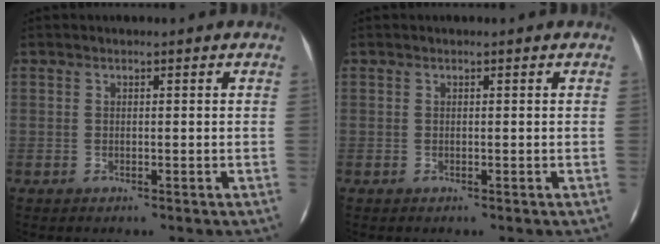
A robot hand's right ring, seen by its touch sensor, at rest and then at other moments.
{"total": 0.0}